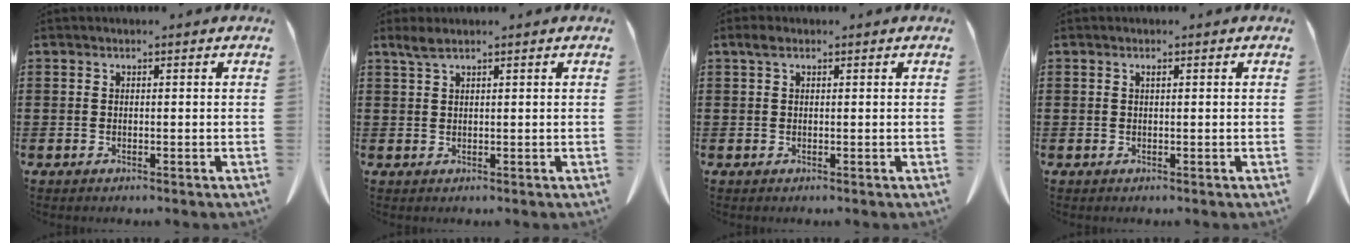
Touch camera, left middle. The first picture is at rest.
{"total": 2.0, "force": [1.3, 0.3, 1.4], "torque": [-0.032, 0.002, 0.025]}
{"total": 1.3, "force": [0.5, 0.7, 1.0], "torque": [-0.024, 0.006, 0.008]}
{"total": 0.6, "force": [0.2, 0.1, 0.5], "torque": [-0.011, -0.001, 0.005]}